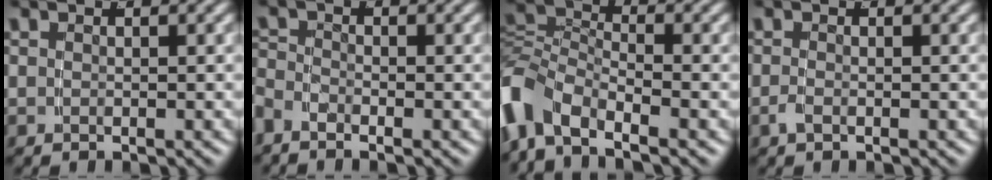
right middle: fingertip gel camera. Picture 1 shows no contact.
{"total": 1.7, "force": [-1.4, 0.8, 0.6], "torque": [-0.021, -0.014, -0.024]}
{"total": 6.3, "force": [-3.1, 4.3, 3.5], "torque": [-0.107, -0.029, -0.047]}
{"total": 0.9, "force": [-0.6, -0.4, 0.4], "torque": [-0.010, -0.005, -0.008]}